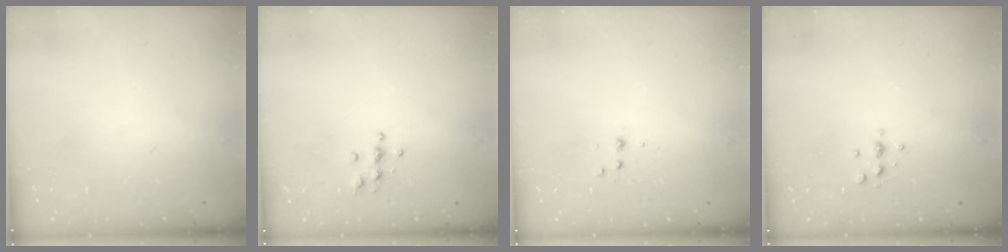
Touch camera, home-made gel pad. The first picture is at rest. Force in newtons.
{"total": 3.9, "press": 3.8, "slide": 0.4}
{"total": 2.9, "press": 2.7, "slide": 1.1}
{"total": 3.3, "press": 3.2, "slide": 0.4}